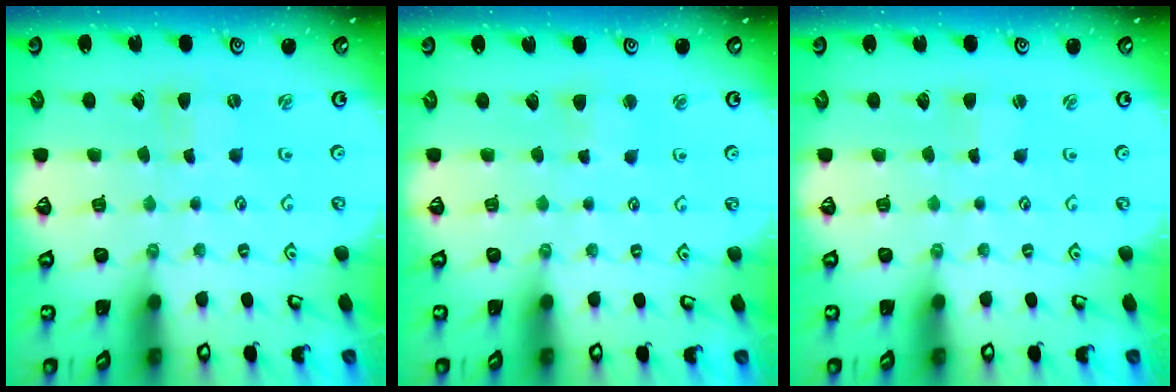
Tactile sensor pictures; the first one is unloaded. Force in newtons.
{"total": 2.7, "press": 2.7, "slide": 0.4}
{"total": 0.9, "press": 0.9, "slide": 0.1}